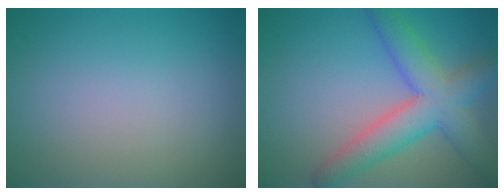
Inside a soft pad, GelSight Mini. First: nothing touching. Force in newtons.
{"total": 6.7, "press": 6.7, "slide": 0.1}